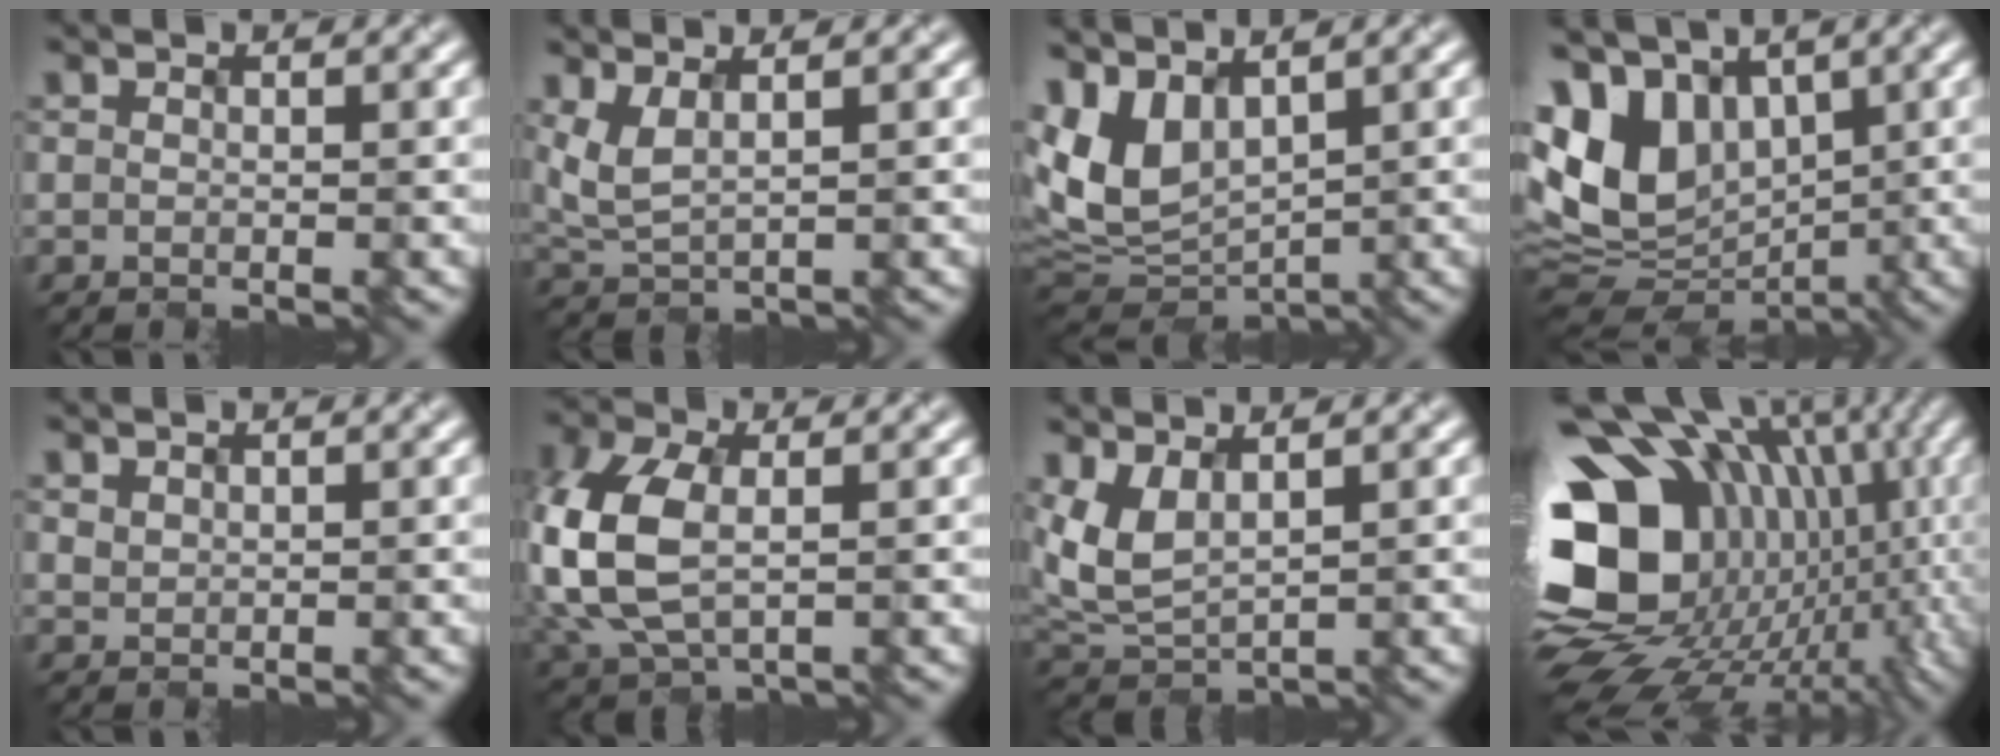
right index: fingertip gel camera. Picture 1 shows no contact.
{"total": 2.6, "force": [1.2, 0.9, 2.1], "torque": [-0.059, 0.000, 0.032]}
{"total": 7.5, "force": [2.0, 4.5, 5.7], "torque": [-0.140, -0.002, 0.043]}
{"total": 9.3, "force": [1.9, 6.7, 6.1], "torque": [-0.141, 0.006, 0.025]}
{"total": 0.7, "force": [0.5, 0.5, 0.1], "torque": [-0.007, -0.001, 0.015]}
{"total": 9.5, "force": [-0.3, 6.1, 7.3], "torque": [-0.203, 0.005, -0.008]}
{"total": 3.8, "force": [1.5, 2.0, 2.9], "torque": [-0.076, -0.003, 0.035]}
{"total": 19.0, "force": [-0.7, 14.4, 12.3], "torque": [-0.235, 0.000, -0.003]}